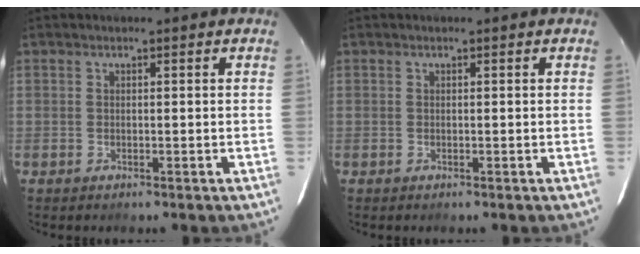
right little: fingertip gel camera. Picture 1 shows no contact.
{"total": 0.0}